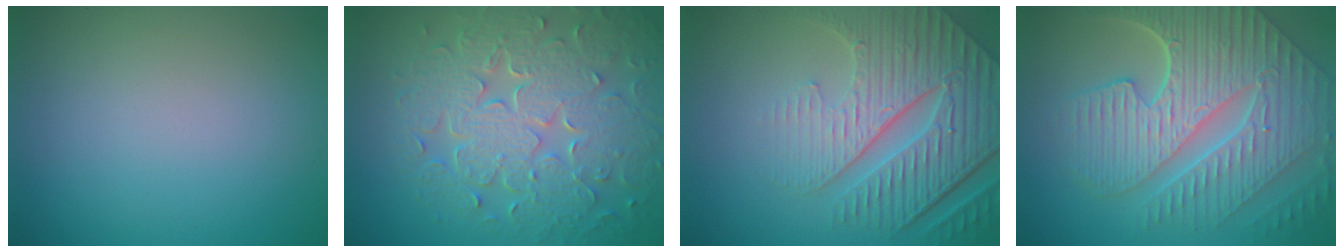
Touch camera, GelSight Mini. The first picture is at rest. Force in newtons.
{"total": 8.9, "press": 6.3, "slide": 6.3}
{"total": 8.3, "press": 5.9, "slide": 5.8}
{"total": 10.6, "press": 7.3, "slide": 7.7}